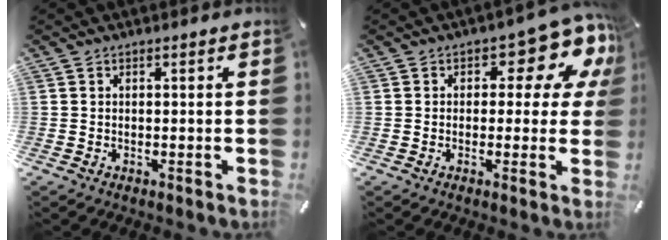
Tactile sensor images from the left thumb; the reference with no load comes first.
{"total": 11.1, "force": [4.6, 5.8, 8.3], "torque": [-0.091, -0.040, 0.076]}